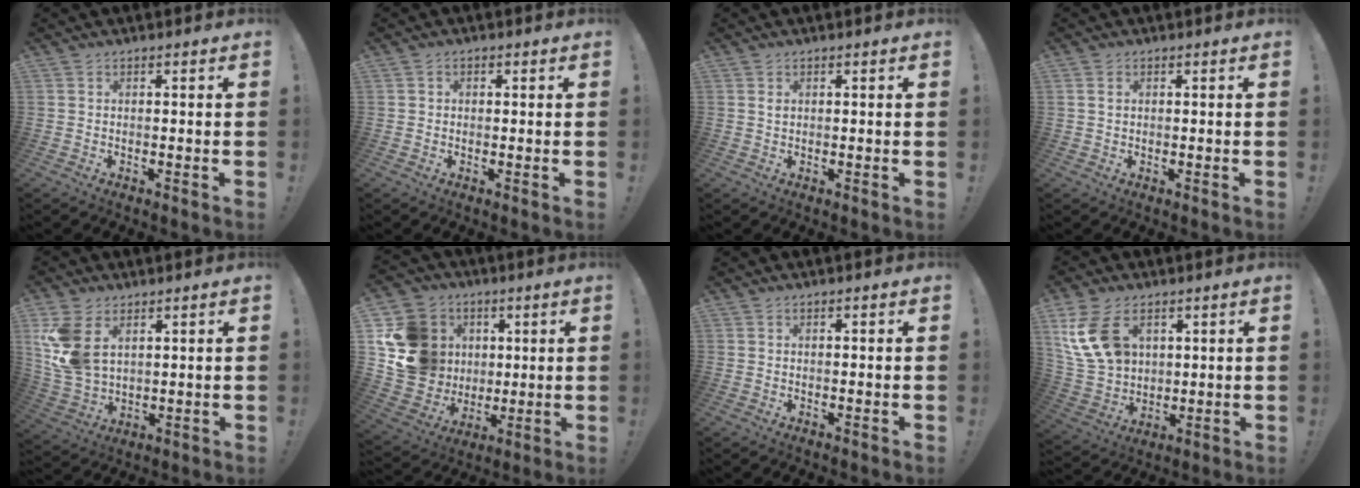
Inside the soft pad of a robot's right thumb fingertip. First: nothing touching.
{"total": 1.2, "force": [0.0, 1.1, 0.5], "torque": [-0.002, 0.002, -0.003]}
{"total": 0.7, "force": [0.4, 0.1, 0.6], "torque": [-0.011, 0.000, 0.007]}
{"total": 1.1, "force": [0.4, 0.8, 0.6], "torque": [0.000, -0.001, 0.005]}
{"total": 11.8, "force": [5.0, 7.6, 7.6], "torque": [-0.156, -0.025, 0.098]}
{"total": 19.2, "force": [4.1, 17.1, 7.8], "torque": [-0.144, -0.004, 0.114]}
{"total": 0.0}
{"total": 16.0, "force": [6.5, 10.7, 9.9], "torque": [-0.205, -0.021, 0.130]}